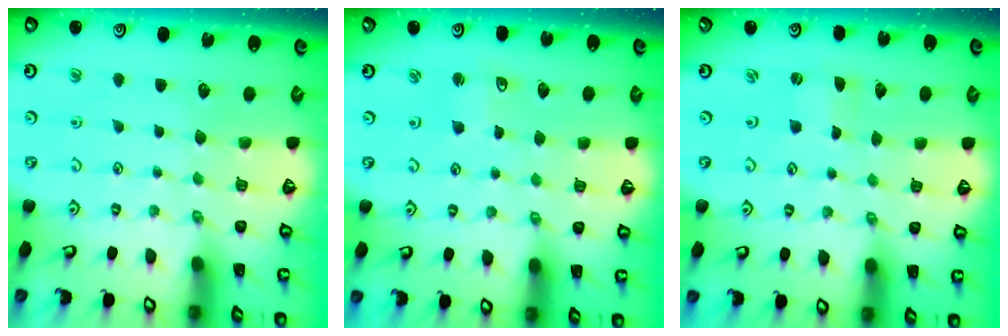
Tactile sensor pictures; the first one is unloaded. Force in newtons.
{"total": 3.2, "press": 3.2, "slide": 0.6}
{"total": 0.0}